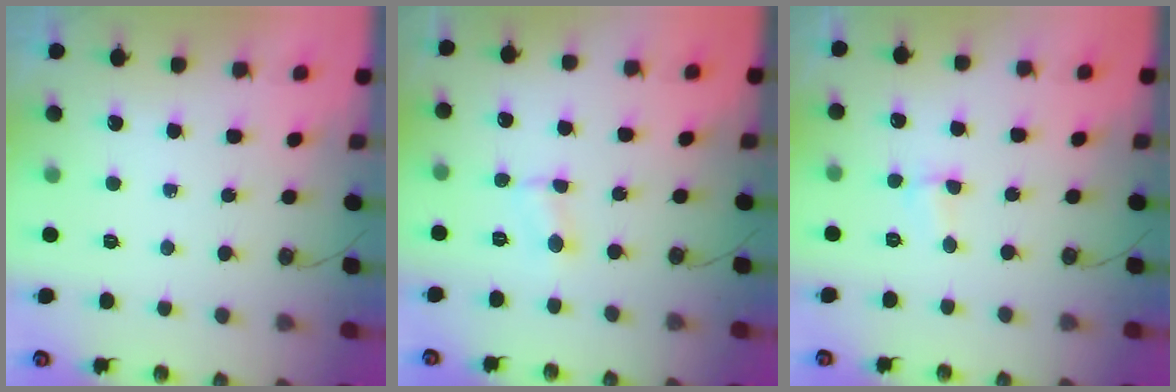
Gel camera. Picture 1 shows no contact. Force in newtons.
{"total": 2.3, "press": 2.2, "slide": 0.5}
{"total": 2.3, "press": 1.9, "slide": 1.4}